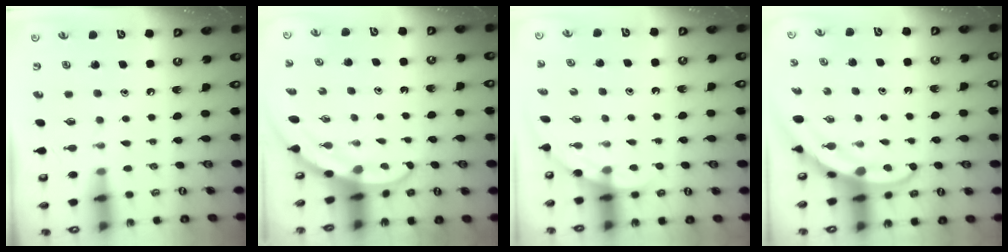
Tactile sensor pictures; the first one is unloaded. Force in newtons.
{"total": 3.2, "press": 3.2, "slide": 0.1}
{"total": 2.2, "press": 2.2, "slide": 0.0}
{"total": 4.0, "press": 4.0, "slide": 0.7}